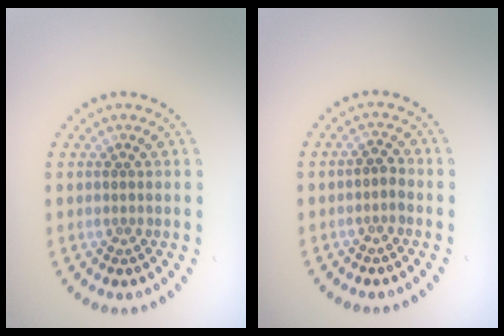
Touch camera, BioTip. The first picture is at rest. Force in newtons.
{"total": 1.2, "press": 1.0, "slide": 0.6}